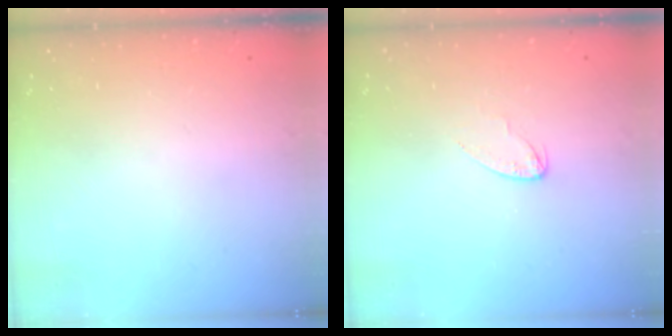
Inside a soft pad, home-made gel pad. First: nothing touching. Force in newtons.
{"total": 2.1, "press": 2.1, "slide": 0.2}